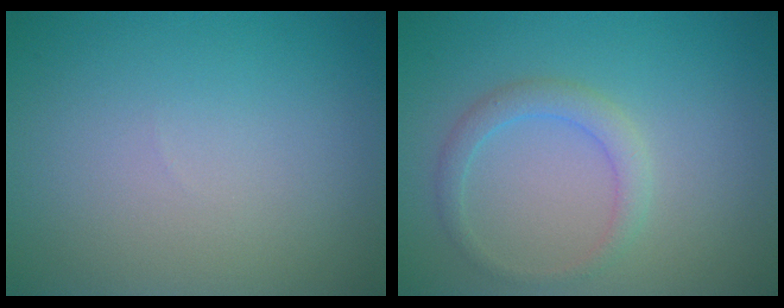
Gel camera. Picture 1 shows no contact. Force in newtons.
{"total": 2.0, "press": 2.0, "slide": 0.1}